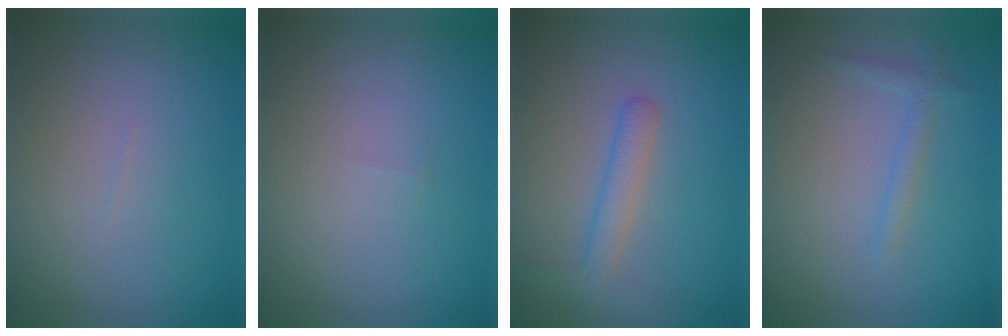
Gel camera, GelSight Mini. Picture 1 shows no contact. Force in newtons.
{"total": 0.0}
{"total": 2.7, "press": 2.7, "slide": 0.1}
{"total": 1.3, "press": 1.3, "slide": 0.1}